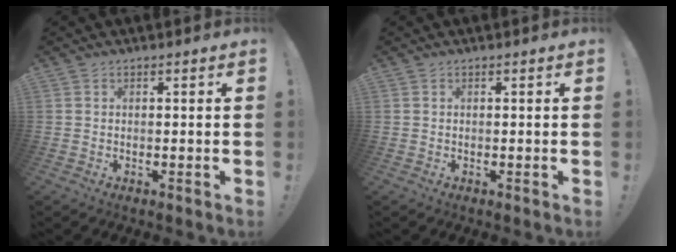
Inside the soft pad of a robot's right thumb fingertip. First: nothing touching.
{"total": 0.0}